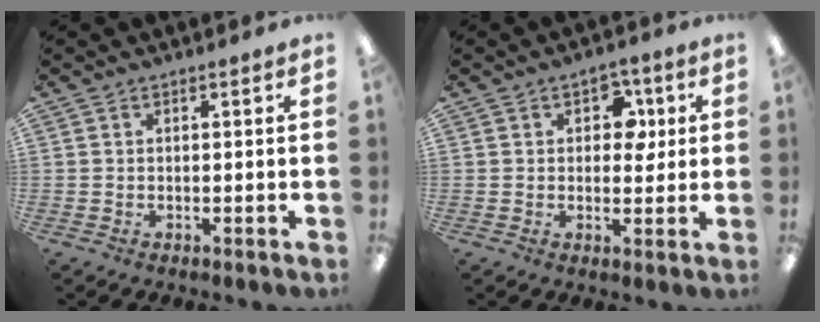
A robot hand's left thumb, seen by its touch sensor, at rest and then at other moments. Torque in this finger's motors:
{"motor_torque": [-0.46, 0.18, 0.12, 0.35, -0.04]}